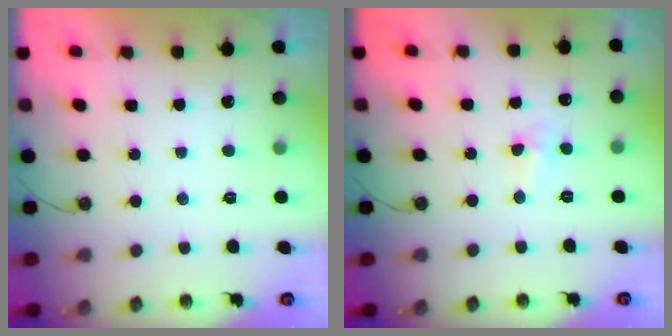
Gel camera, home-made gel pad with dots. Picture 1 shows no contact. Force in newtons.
{"total": 3.8, "press": 3.7, "slide": 0.6}